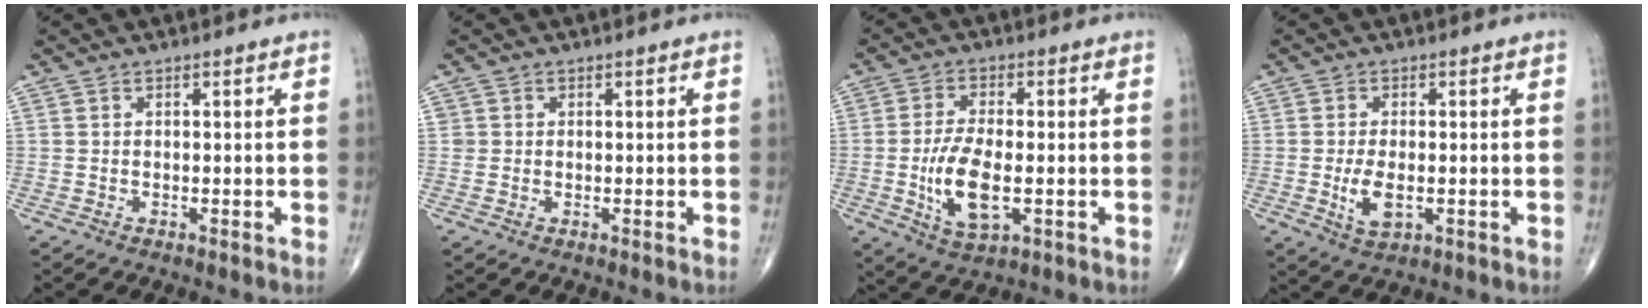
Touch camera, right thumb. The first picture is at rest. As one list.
[{"total": 0.9, "force": [0.1, 0.9, 0.0], "torque": [0.009, 0.004, 0.000]}, {"total": 9.8, "force": [-1.8, 4.2, 8.6], "torque": [-0.169, -0.004, -0.028]}, {"total": 5.2, "force": [-0.9, 2.5, 4.4], "torque": [-0.085, -0.010, -0.011]}]